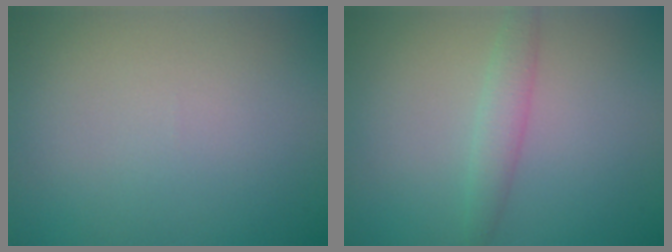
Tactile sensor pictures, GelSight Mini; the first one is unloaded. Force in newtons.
{"total": 1.9, "press": 1.9, "slide": 0.1}